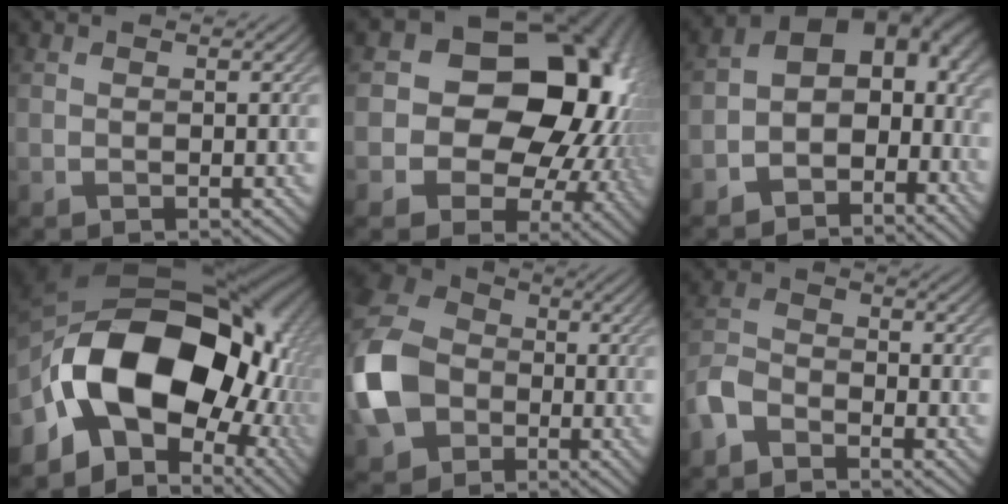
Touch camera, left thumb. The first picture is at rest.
{"total": 18.3, "force": [2.1, 14.1, 11.6], "torque": [-0.150, -0.004, 0.024]}
{"total": 10.8, "force": [-2.7, 7.5, 7.3], "torque": [-0.099, -0.012, -0.045]}
{"total": 20.0, "force": [-2.7, 13.9, 14.1], "torque": [-0.262, -0.020, -0.037]}
{"total": 12.1, "force": [-3.2, 9.4, 7.0], "torque": [-0.193, -0.008, -0.082]}
{"total": 4.8, "force": [-3.7, 2.2, 2.1], "torque": [-0.050, -0.002, -0.091]}